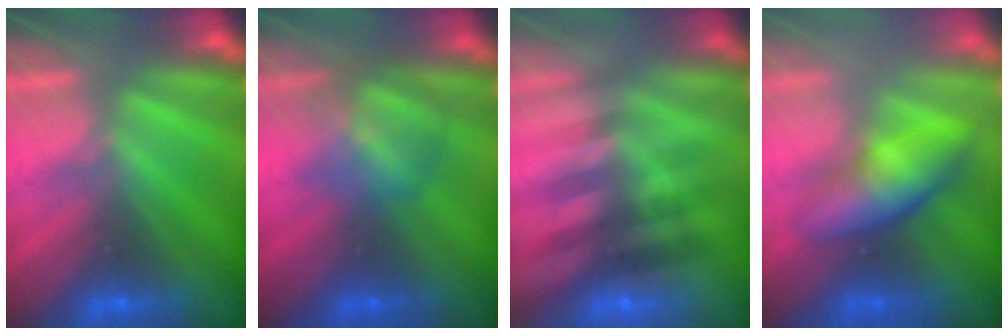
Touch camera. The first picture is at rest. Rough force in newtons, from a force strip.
{"total": 3.0}
{"total": 2.4}
{"total": 3.4}